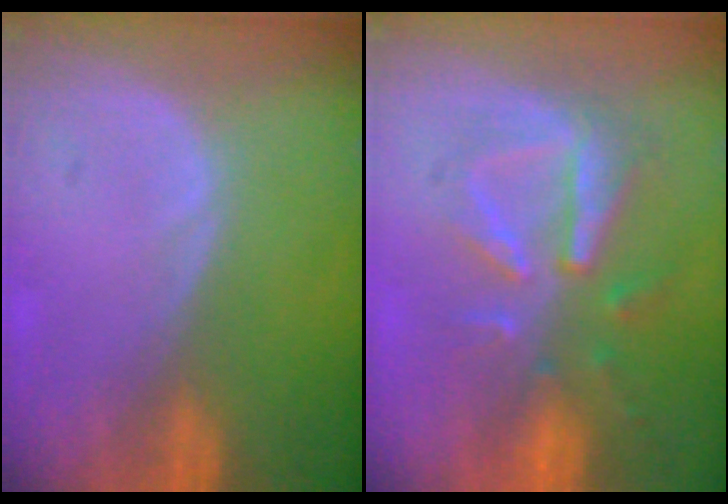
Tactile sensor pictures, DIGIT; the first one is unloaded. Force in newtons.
{"total": 8.0, "press": 7.7, "slide": 2.4}